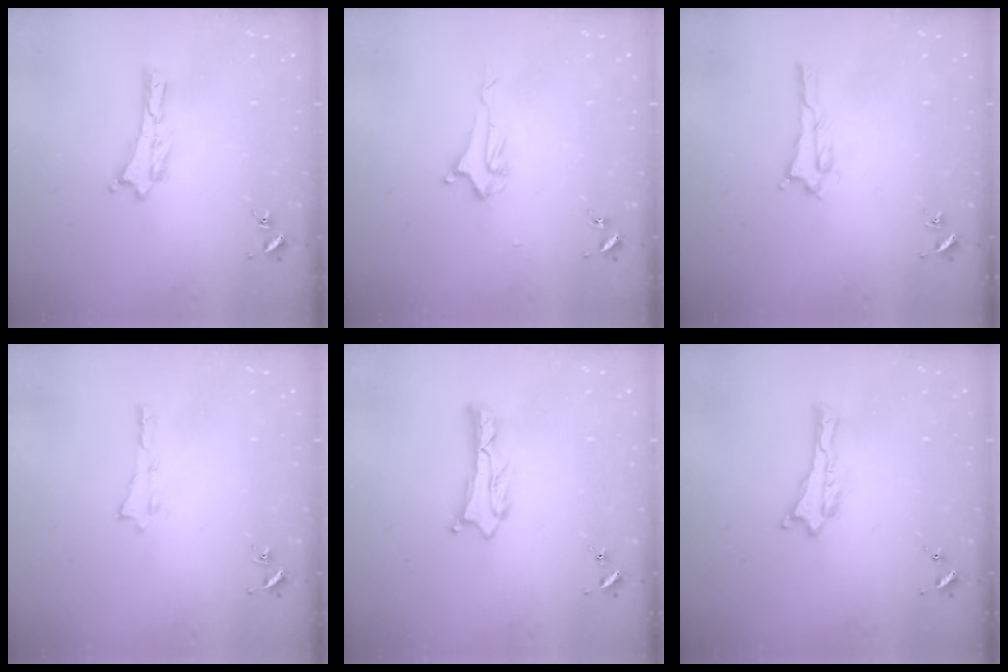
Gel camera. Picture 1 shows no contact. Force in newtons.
{"total": 2.2, "press": 2.2, "slide": 0.3}
{"total": 1.7, "press": 1.7, "slide": 0.2}
{"total": 0.0}
{"total": 1.1, "press": 1.1, "slide": 0.2}
{"total": 0.0}